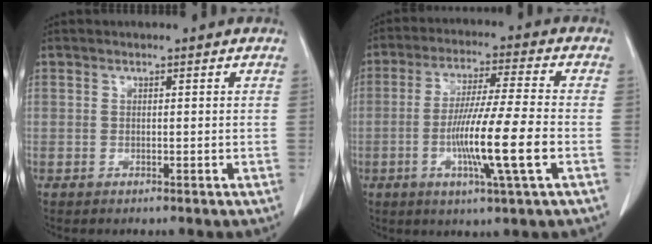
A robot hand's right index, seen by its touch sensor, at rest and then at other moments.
{"total": 12.1, "force": [-3.2, -0.7, 11.6], "torque": [-0.217, -0.014, -0.064]}